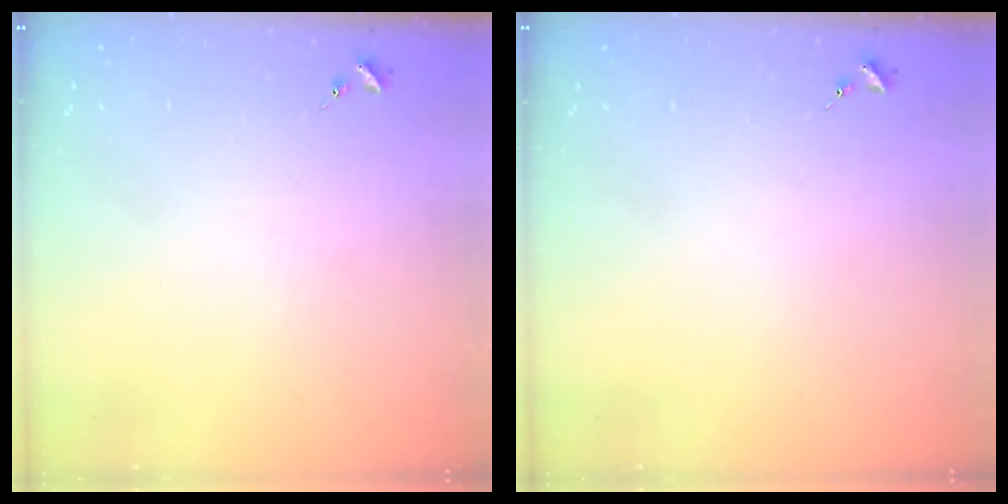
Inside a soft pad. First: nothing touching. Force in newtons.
{"total": 0.0}